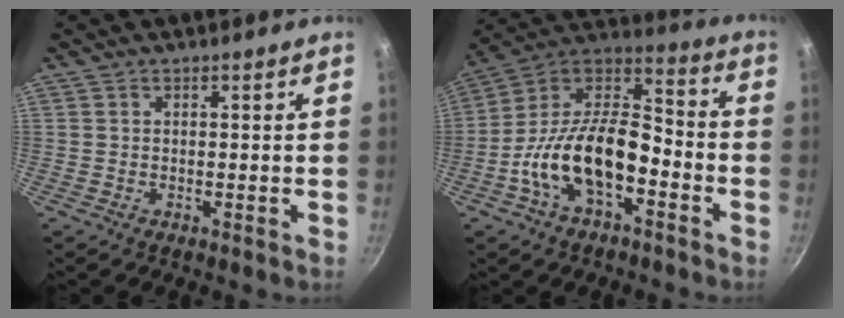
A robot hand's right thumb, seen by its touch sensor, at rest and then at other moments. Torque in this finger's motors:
{"motor_torque": [1.18, 1.12, 1.38, -1.39, 0.27]}